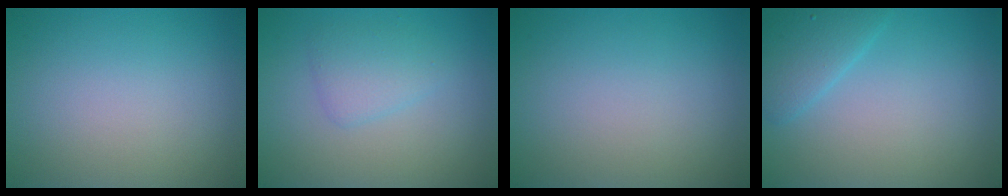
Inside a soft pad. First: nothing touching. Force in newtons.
{"total": 2.1, "press": 2.1, "slide": 0.0}
{"total": 0.0}
{"total": 2.6, "press": 2.6, "slide": 0.2}